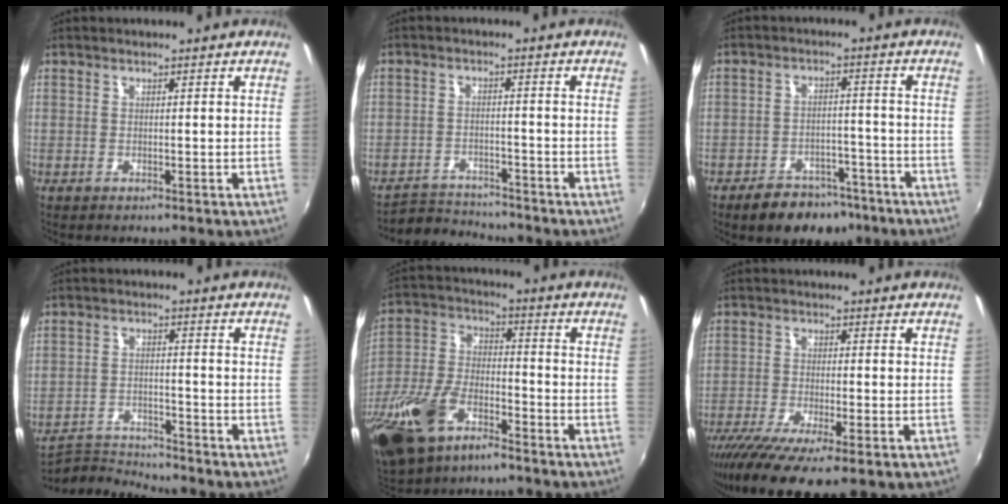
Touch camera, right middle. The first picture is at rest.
{"total": 6.6, "force": [-6.5, 1.2, 0.0], "torque": [-0.022, 0.008, -0.115]}
{"total": 10.5, "force": [-7.7, 5.8, 4.3], "torque": [-0.094, 0.013, -0.100]}
{"total": 6.6, "force": [-6.6, 0.4, -0.1], "torque": [-0.023, 0.008, -0.125]}
{"total": 18.3, "force": [-10.7, 8.7, 12.0], "torque": [-0.274, -0.029, -0.199]}
{"total": 13.6, "force": [-8.8, 3.1, 9.8], "torque": [-0.195, -0.055, -0.145]}